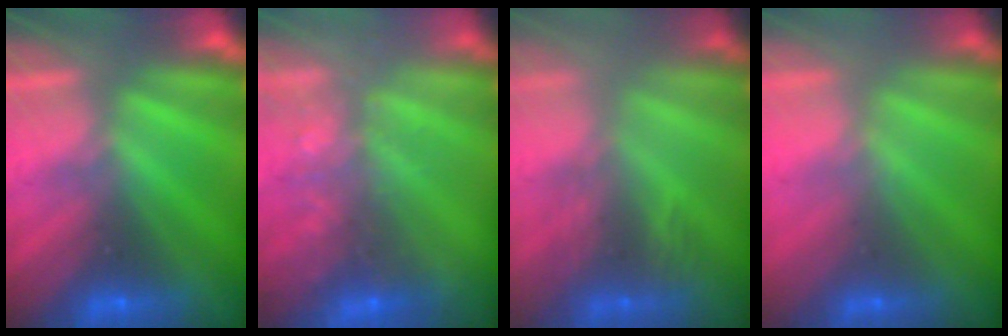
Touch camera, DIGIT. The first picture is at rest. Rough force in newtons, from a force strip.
{"total": 7.3}
{"total": 3.7}
{"total": 2.1}